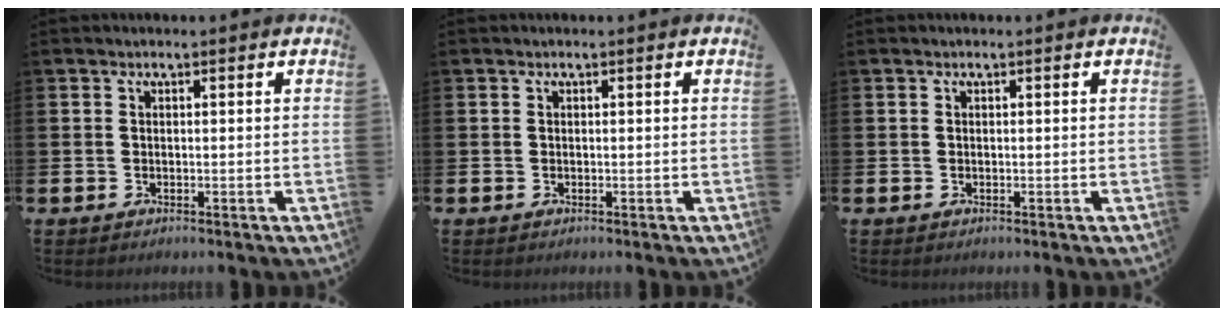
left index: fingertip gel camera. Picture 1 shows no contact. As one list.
[{"total": 0.0}, {"total": 0.0}]